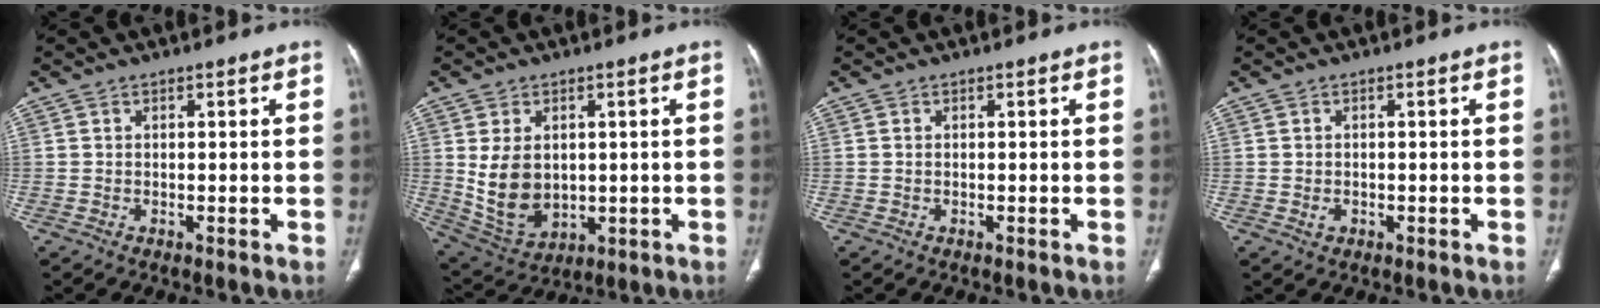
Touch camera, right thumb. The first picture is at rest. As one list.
[{"total": 10.6, "force": [0.8, 7.4, 7.5], "torque": [-0.120, -0.010, 0.041]}, {"total": 0.0}, {"total": 1.3, "force": [-0.3, 1.1, 0.7], "torque": [-0.013, 0.005, -0.002]}]